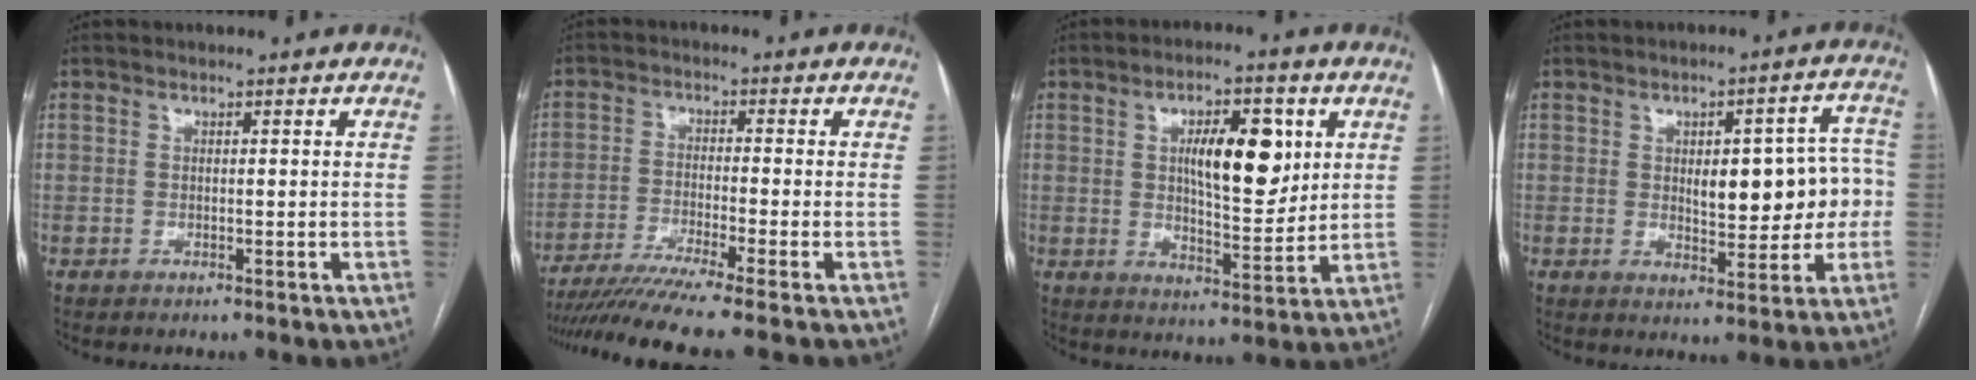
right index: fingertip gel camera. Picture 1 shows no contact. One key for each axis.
{"total": 9.3, "fx": -7.7, "fy": -2.0, "fz": 4.8, "tx": -0.067, "ty": -0.032, "tz": -0.129}
{"total": 10.9, "fx": 3.2, "fy": 3.9, "fz": 9.7, "tx": -0.153, "ty": 0.006, "tz": 0.055}
{"total": 11.0, "fx": 0.1, "fy": 4.5, "fz": 10.0, "tx": -0.113, "ty": 0.031, "tz": 0.011}